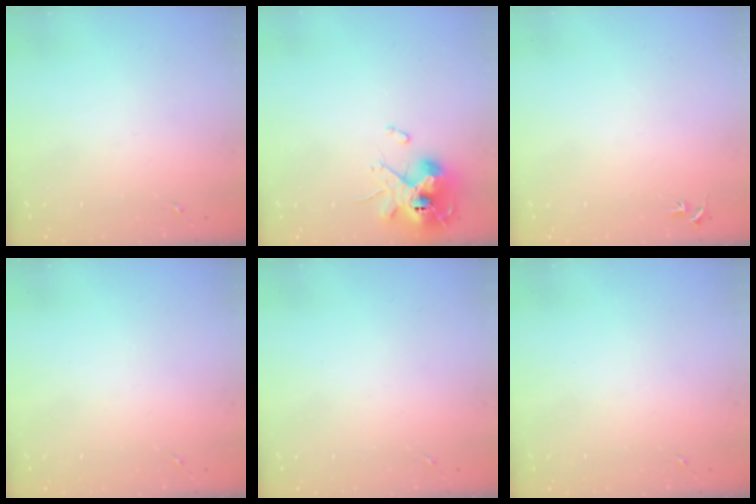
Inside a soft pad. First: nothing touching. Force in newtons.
{"total": 11.8, "press": 11.7, "slide": 1.6}
{"total": 2.3, "press": 2.3, "slide": 0.2}
{"total": 0.0}
{"total": 0.0}
{"total": 0.0}